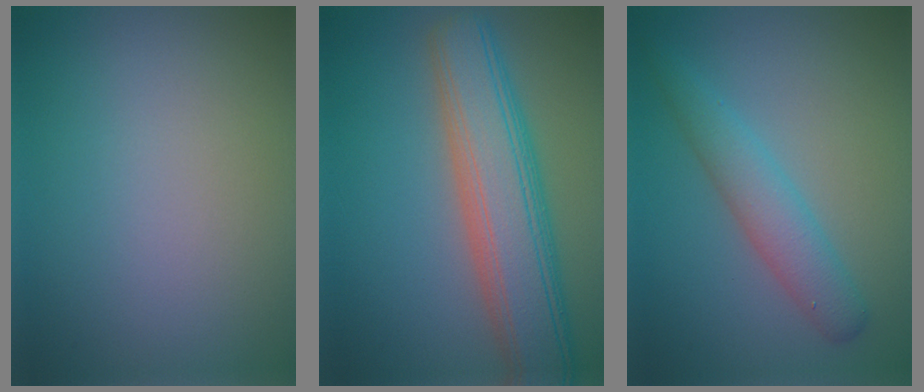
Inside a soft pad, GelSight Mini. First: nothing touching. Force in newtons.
{"total": 8.6, "press": 8.6, "slide": 0.6}
{"total": 3.5, "press": 3.5, "slide": 0.2}